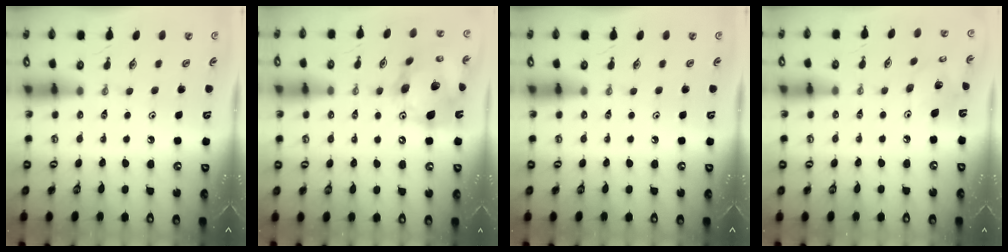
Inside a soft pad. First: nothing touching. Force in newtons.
{"total": 17.9, "press": 17.8, "slide": 2.5}
{"total": 0.0}
{"total": 8.6, "press": 8.6, "slide": 0.4}